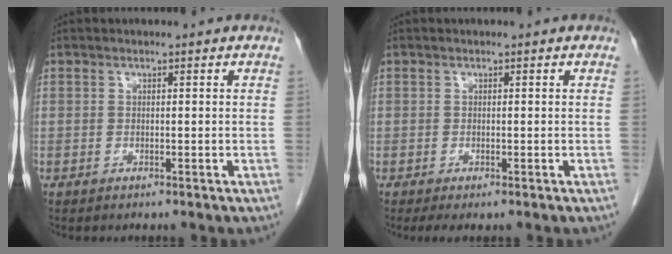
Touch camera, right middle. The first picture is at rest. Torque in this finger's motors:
{"motor_torque": [0.18, 0.18, -0.09, 0.01]}